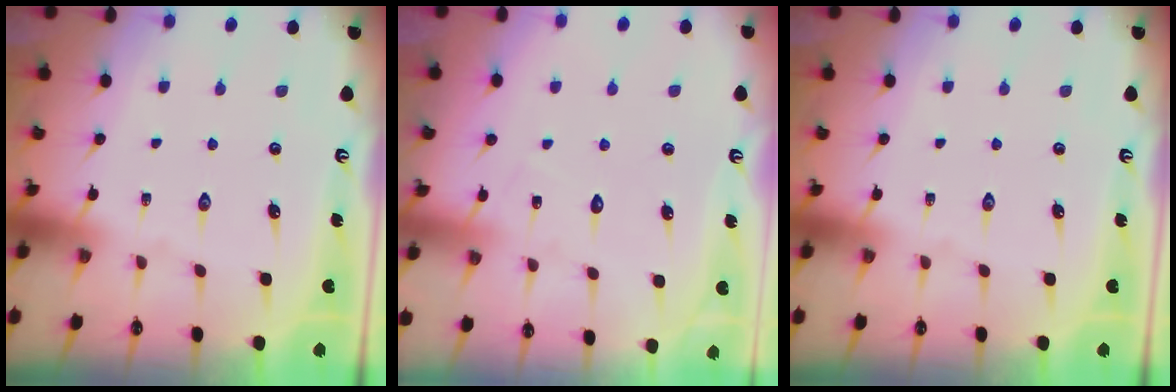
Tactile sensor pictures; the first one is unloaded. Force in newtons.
{"total": 5.3, "press": 5.3, "slide": 0.4}
{"total": 0.0}